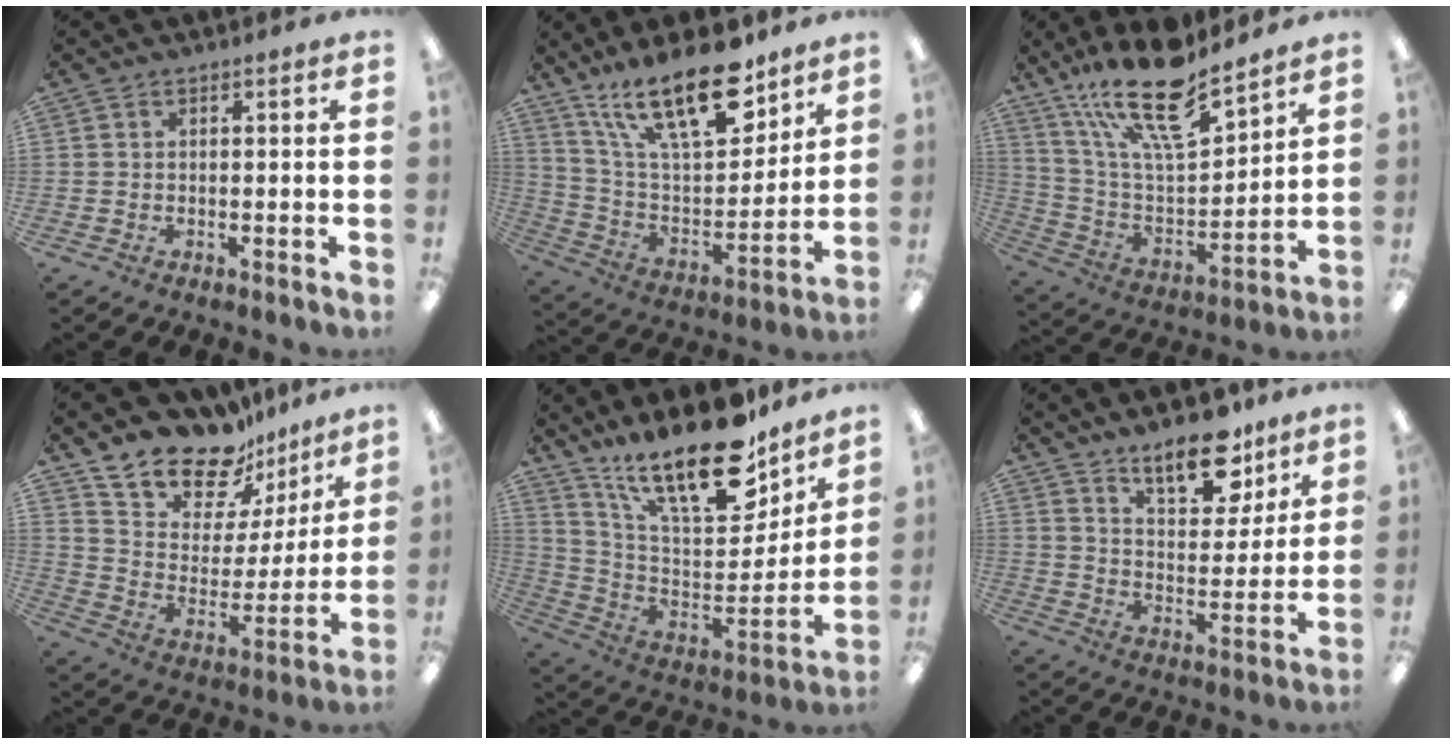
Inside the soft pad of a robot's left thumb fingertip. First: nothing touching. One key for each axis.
{"total": 22.6, "fx": 14.8, "fy": 8.8, "fz": 14.7, "tx": -0.257, "ty": -0.089, "tz": 0.253}
{"total": 20.5, "fx": 15.4, "fy": 6.0, "fz": 12.2, "tx": -0.229, "ty": -0.095, "tz": 0.266}
{"total": 16.6, "fx": 14.3, "fy": 7.4, "fz": 4.0, "tx": -0.084, "ty": -0.123, "tz": 0.257}
{"total": 23.7, "fx": 17.5, "fy": 8.4, "fz": 13.5, "tx": -0.210, "ty": -0.120, "tz": 0.301}
{"total": 13.9, "fx": 10.4, "fy": 6.0, "fz": 7.1, "tx": -0.094, "ty": -0.060, "tz": 0.181}